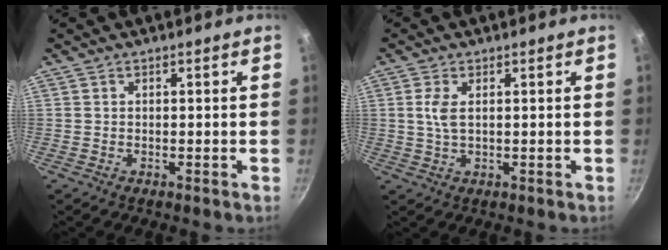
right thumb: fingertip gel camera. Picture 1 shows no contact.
{"total": 3.6, "force": [0.8, 1.7, 3.1], "torque": [-0.068, -0.001, 0.017]}